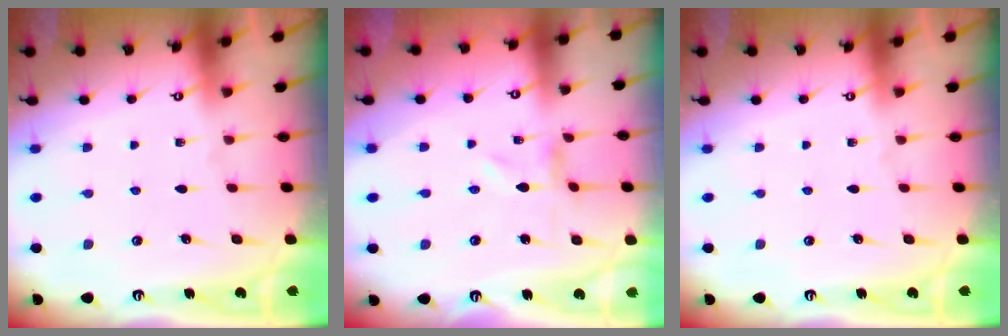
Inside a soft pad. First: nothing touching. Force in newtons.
{"total": 0.0}
{"total": 0.0}